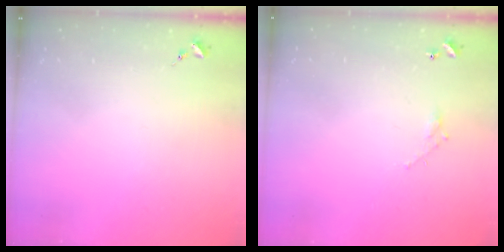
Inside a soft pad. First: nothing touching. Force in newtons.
{"total": 3.5, "press": 3.5, "slide": 0.2}